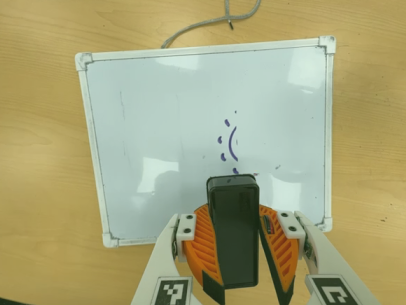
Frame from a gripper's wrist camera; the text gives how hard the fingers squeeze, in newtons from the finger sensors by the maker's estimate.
{"total": 11.7, "left": 12.2, "right": 11.3}